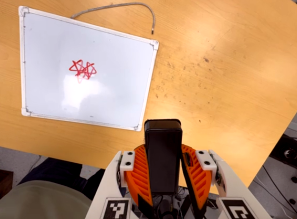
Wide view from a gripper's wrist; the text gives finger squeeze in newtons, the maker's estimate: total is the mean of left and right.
{"total": 8.6, "left": 7.8, "right": 9.4}